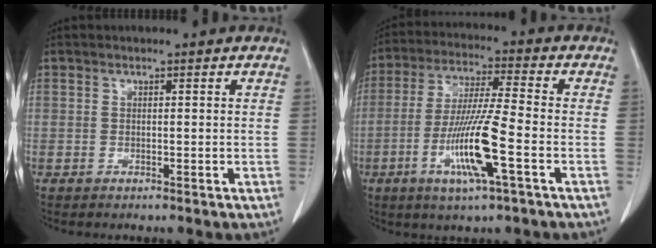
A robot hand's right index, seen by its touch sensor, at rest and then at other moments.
{"total": 12.1, "force": [-4.2, 0.1, 11.3], "torque": [-0.224, -0.014, -0.081]}